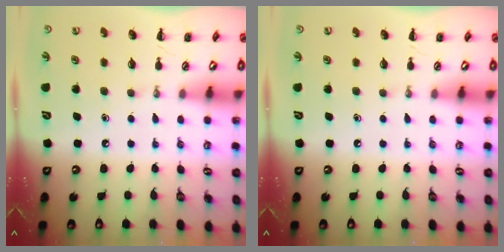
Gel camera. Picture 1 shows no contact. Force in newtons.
{"total": 0.0}